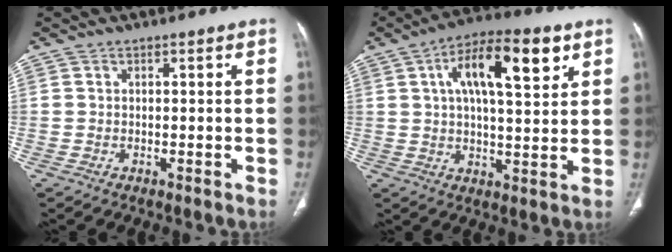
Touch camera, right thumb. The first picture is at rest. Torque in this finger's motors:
{"motor_torque": [0.64, 0.71, 0.27, 0.14, 0.11]}